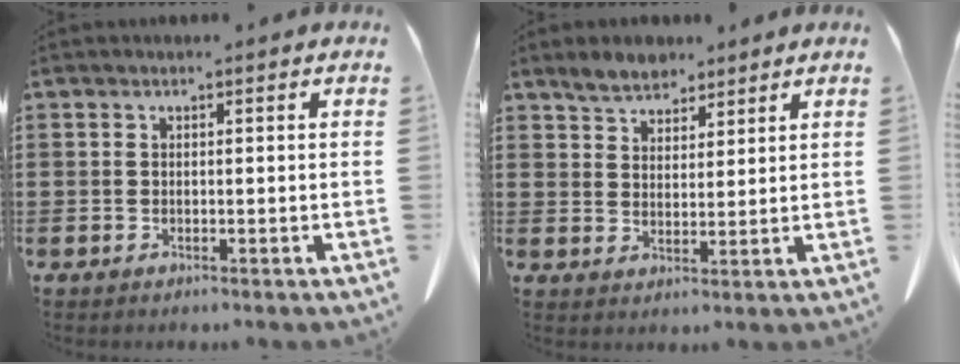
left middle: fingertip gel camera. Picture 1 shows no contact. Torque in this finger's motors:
{"motor_torque": [0.17, -0.17, 0.18, 0.04]}